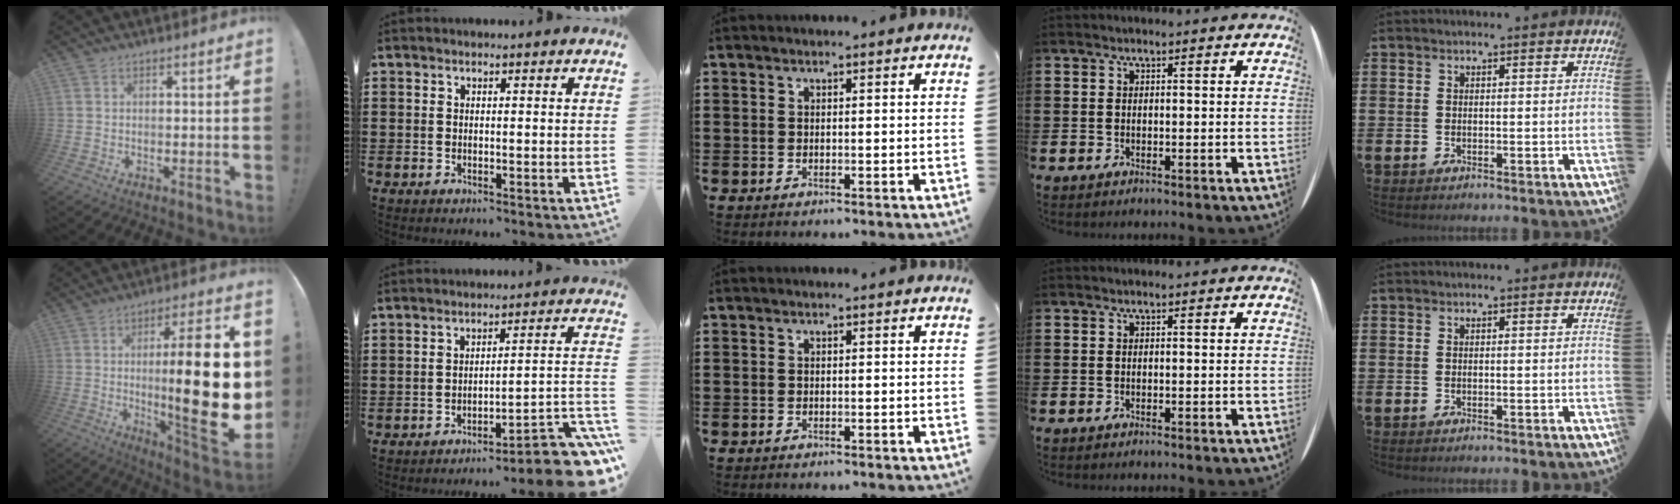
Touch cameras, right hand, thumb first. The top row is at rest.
{"thumb": {"total": 25.4, "force": [0.4, 5.1, 24.9], "torque": [-0.394, -0.018, 0.003]}, "index": {"total": 6.2, "force": [-4.6, 0.9, 4.1], "torque": [-0.054, -0.015, -0.088]}}